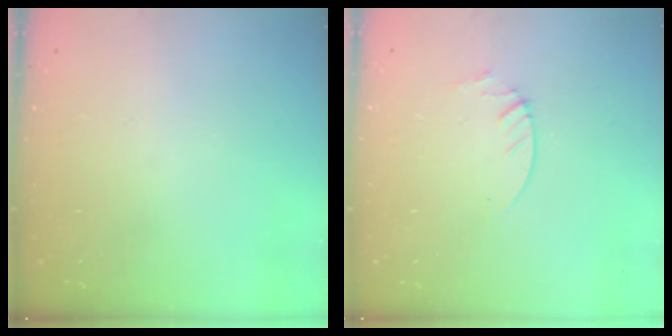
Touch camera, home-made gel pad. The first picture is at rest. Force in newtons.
{"total": 1.9, "press": 1.9, "slide": 0.2}